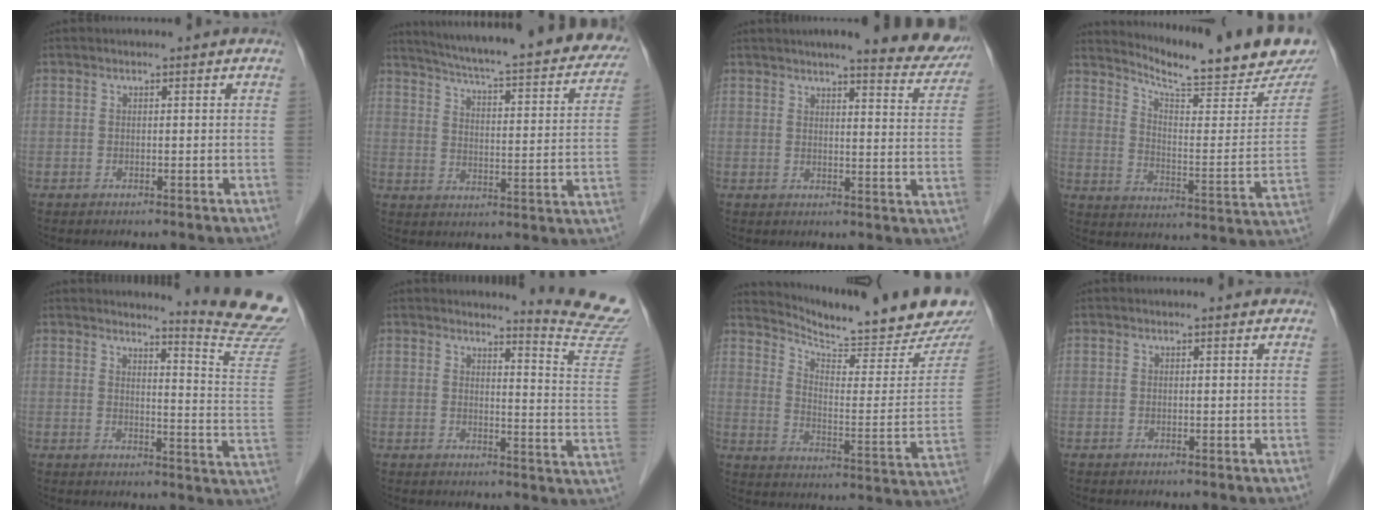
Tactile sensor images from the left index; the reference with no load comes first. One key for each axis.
{"total": 29.2, "fx": 25.2, "fy": 4.3, "fz": 14.0, "tx": -0.217, "ty": -0.045, "tz": 0.309}
{"total": 12.5, "fx": 10.9, "fy": 1.3, "fz": 5.9, "tx": -0.056, "ty": -0.017, "tz": 0.113}
{"total": 19.7, "fx": 17.7, "fy": 1.3, "fz": 8.6, "tx": -0.134, "ty": -0.065, "tz": 0.237}
{"total": 13.1, "fx": 12.8, "fy": -2.2, "fz": 2.0, "tx": -0.025, "ty": -0.133, "tz": 0.130}
{"total": 11.8, "fx": 11.6, "fy": -1.9, "fz": 0.7, "tx": -0.010, "ty": -0.127, "tz": 0.114}
{"total": 20.4, "fx": 19.2, "fy": 0.9, "fz": 6.8, "tx": -0.111, "ty": -0.084, "tz": 0.255}
{"total": 1.4, "fx": 1.3, "fy": 0.2, "fz": 0.3, "tx": -0.012, "ty": 0.001, "tz": 0.008}